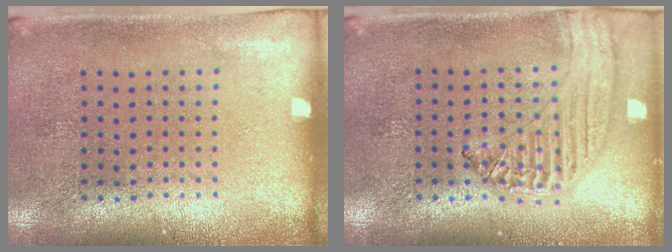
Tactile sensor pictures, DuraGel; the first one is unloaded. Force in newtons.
{"total": 1.3, "press": 1.3, "slide": 0.1}